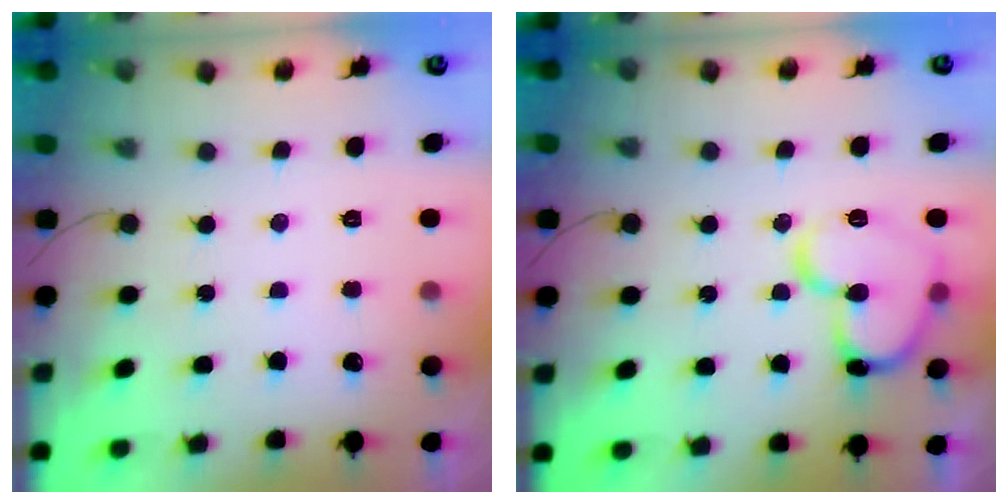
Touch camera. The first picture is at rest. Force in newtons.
{"total": 14.9, "press": 14.8, "slide": 2.0}